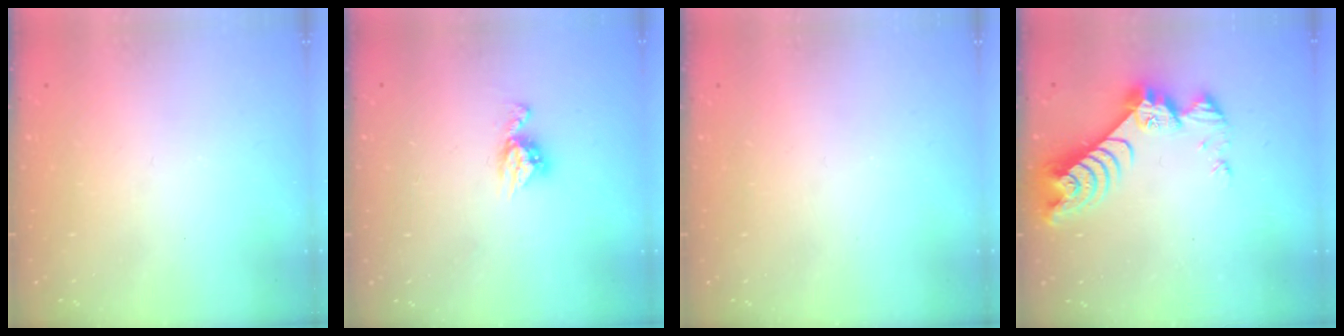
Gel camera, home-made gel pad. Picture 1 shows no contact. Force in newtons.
{"total": 7.2, "press": 7.1, "slide": 0.6}
{"total": 0.0}
{"total": 9.9, "press": 9.9, "slide": 0.9}